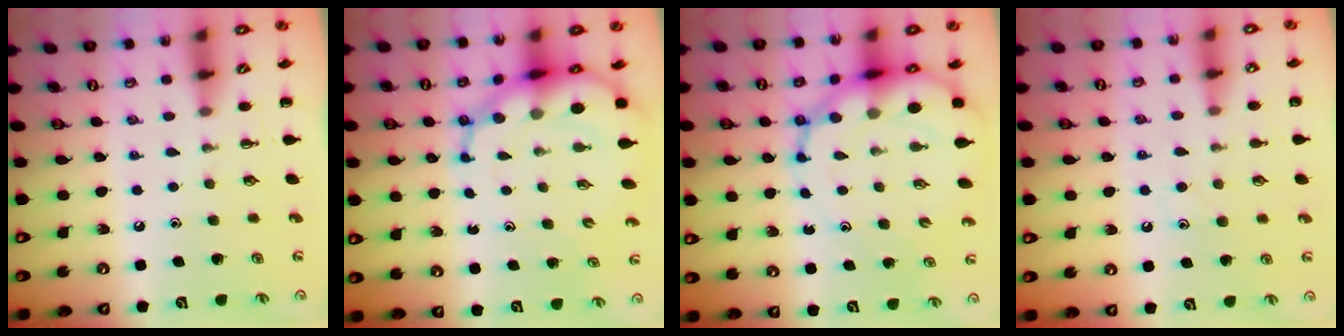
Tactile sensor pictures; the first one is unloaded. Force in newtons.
{"total": 13.1, "press": 12.6, "slide": 3.5}
{"total": 16.4, "press": 15.7, "slide": 4.4}
{"total": 8.0, "press": 8.0, "slide": 1.0}